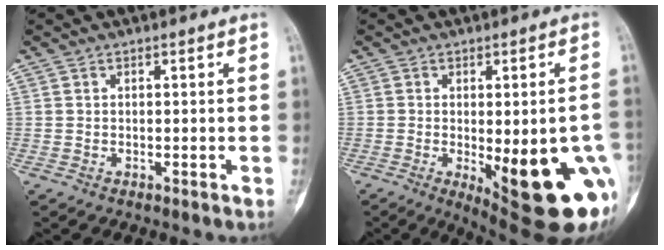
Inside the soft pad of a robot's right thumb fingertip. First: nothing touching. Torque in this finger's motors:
{"motor_torque": [-0.13, 1.69, 1.89, -0.70, 0.01]}